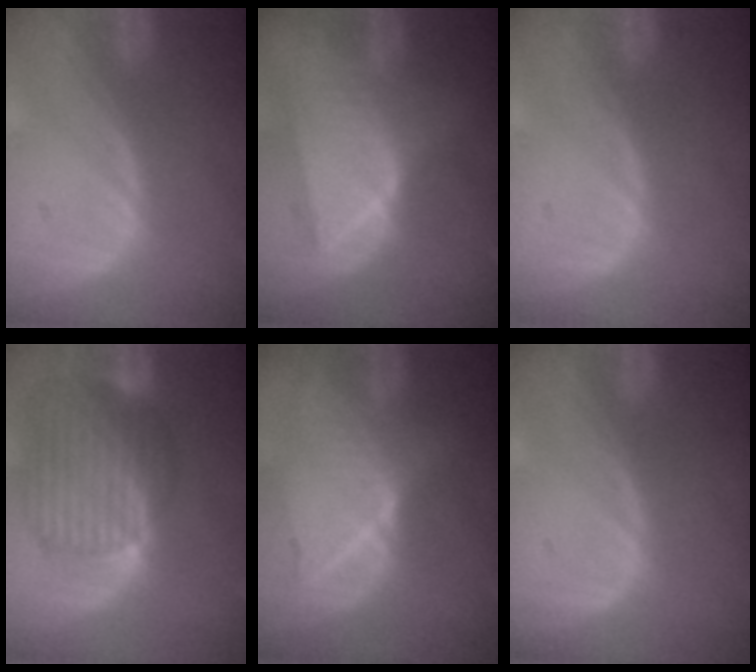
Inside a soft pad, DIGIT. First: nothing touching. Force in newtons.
{"total": 9.0, "press": 7.9, "slide": 4.3}
{"total": 0.0}
{"total": 10.7, "press": 9.2, "slide": 5.5}
{"total": 9.1, "press": 8.1, "slide": 4.0}
{"total": 0.0}